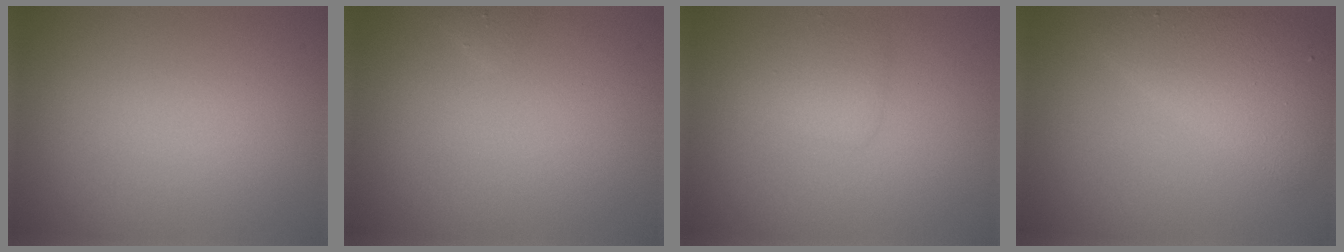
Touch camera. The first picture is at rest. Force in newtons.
{"total": 0.5, "press": 0.5, "slide": 0.1}
{"total": 1.9, "press": 1.9, "slide": 0.1}
{"total": 5.0, "press": 5.0, "slide": 0.3}